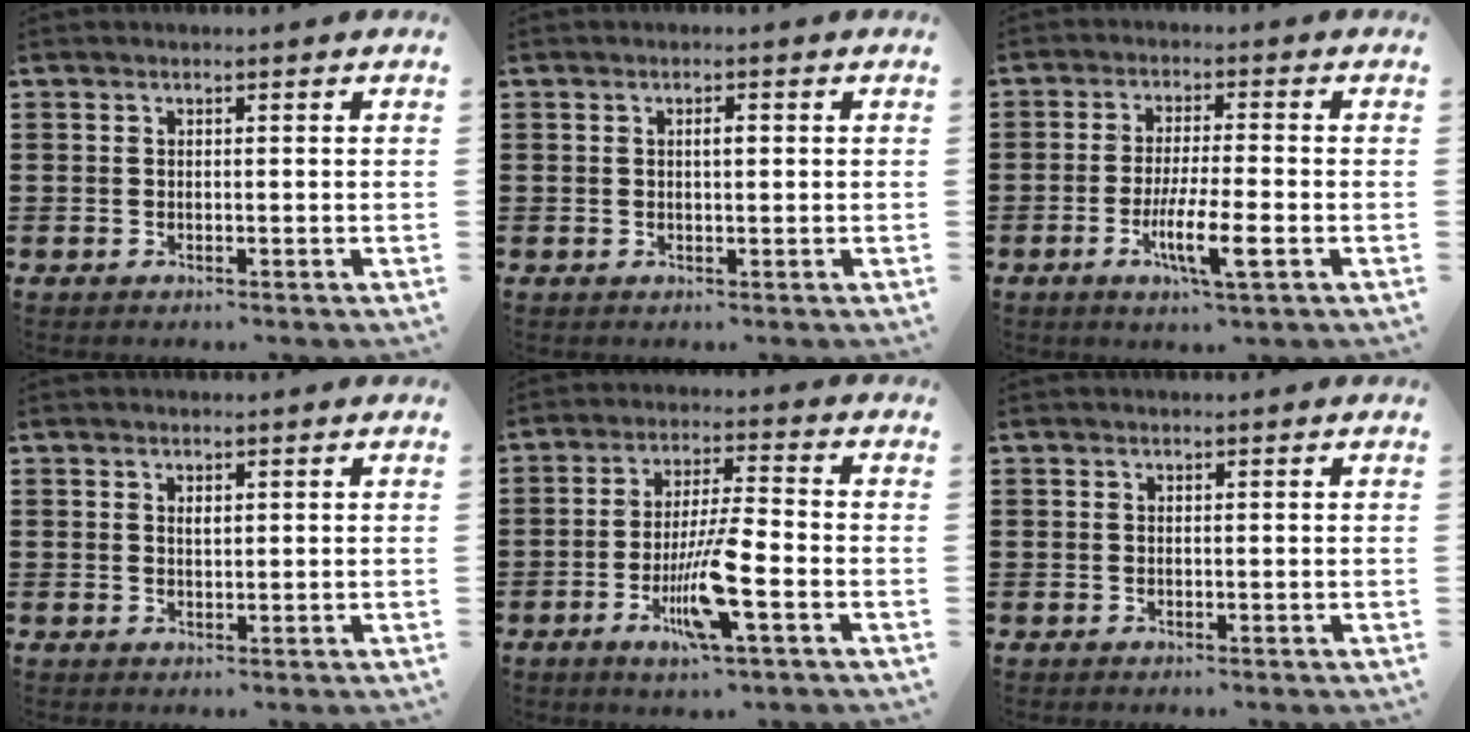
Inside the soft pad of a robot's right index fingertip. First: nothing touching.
{"total": 1.3, "force": [0.2, 0.4, 1.3], "torque": [-0.024, 0.002, 0.001]}
{"total": 7.4, "force": [-2.7, 1.1, 6.8], "torque": [-0.130, -0.013, -0.049]}
{"total": 1.0, "force": [0.4, 0.5, 0.8], "torque": [-0.017, 0.003, 0.007]}
{"total": 9.2, "force": [-3.4, 1.3, 8.5], "torque": [-0.163, -0.009, -0.064]}
{"total": 0.0}